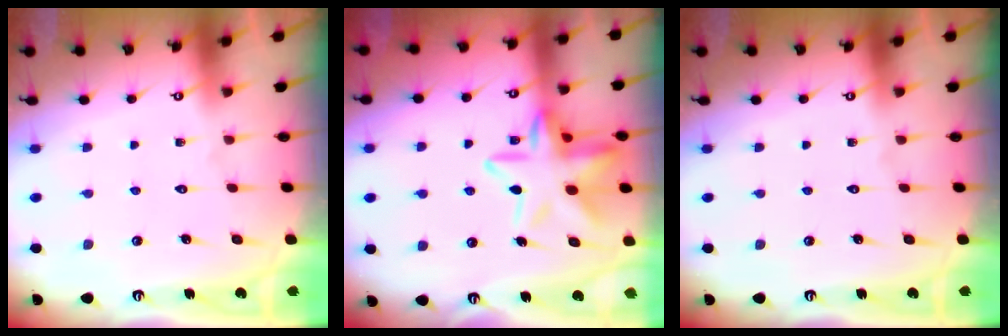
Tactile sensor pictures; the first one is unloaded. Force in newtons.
{"total": 15.5, "press": 15.5, "slide": 1.4}
{"total": 0.0}